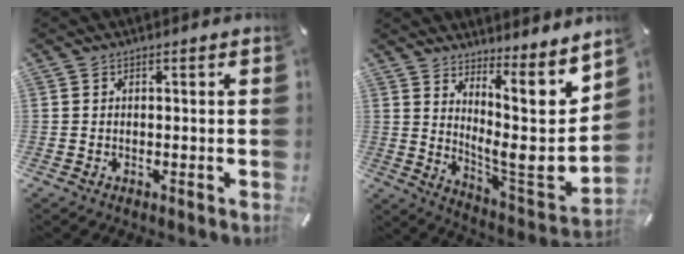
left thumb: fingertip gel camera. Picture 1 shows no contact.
{"total": 14.1, "force": [7.0, 3.2, 11.8], "torque": [-0.158, -0.107, 0.104]}